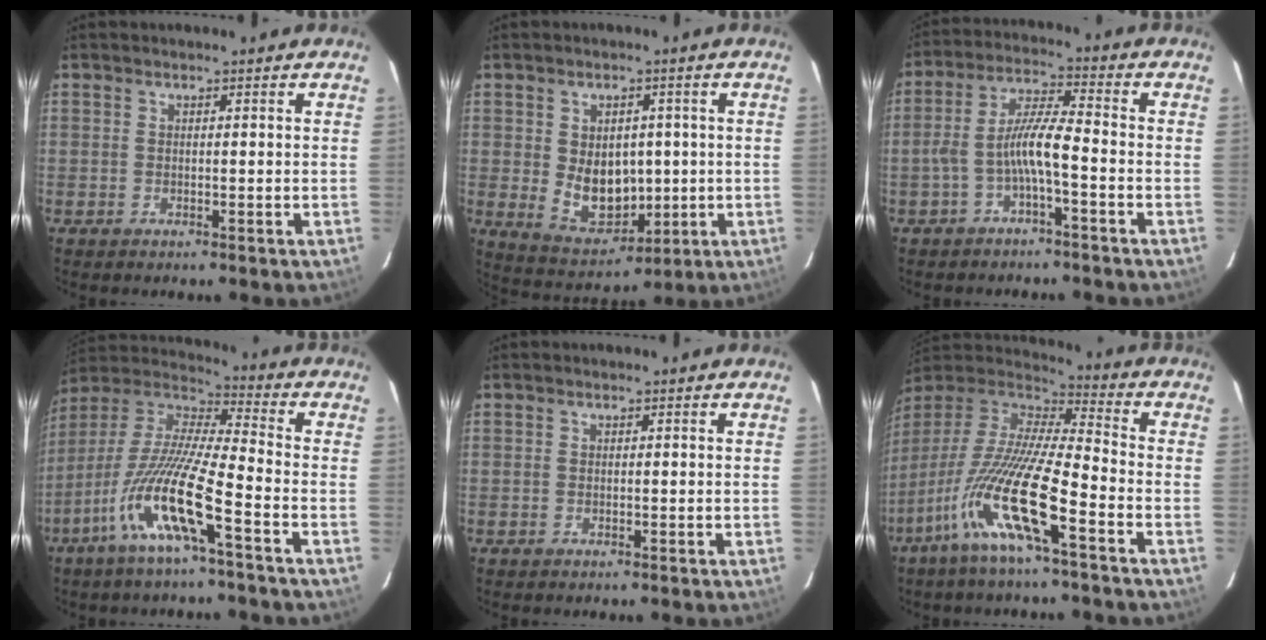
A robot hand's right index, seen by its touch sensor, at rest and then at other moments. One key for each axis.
{"total": 10.0, "fx": -0.1, "fy": 7.5, "fz": 6.6, "tx": -0.126, "ty": -0.009, "tz": 0.026}
{"total": 6.9, "fx": -2.8, "fy": 0.5, "fz": 6.3, "tx": -0.140, "ty": 0.014, "tz": -0.051}
{"total": 15.8, "fx": -8.3, "fy": 1.2, "fz": 13.4, "tx": -0.266, "ty": -0.020, "tz": -0.166}
{"total": 0.0}
{"total": 18.3, "fx": -9.6, "fy": 1.9, "fz": 15.5, "tx": -0.288, "ty": -0.033, "tz": -0.188}